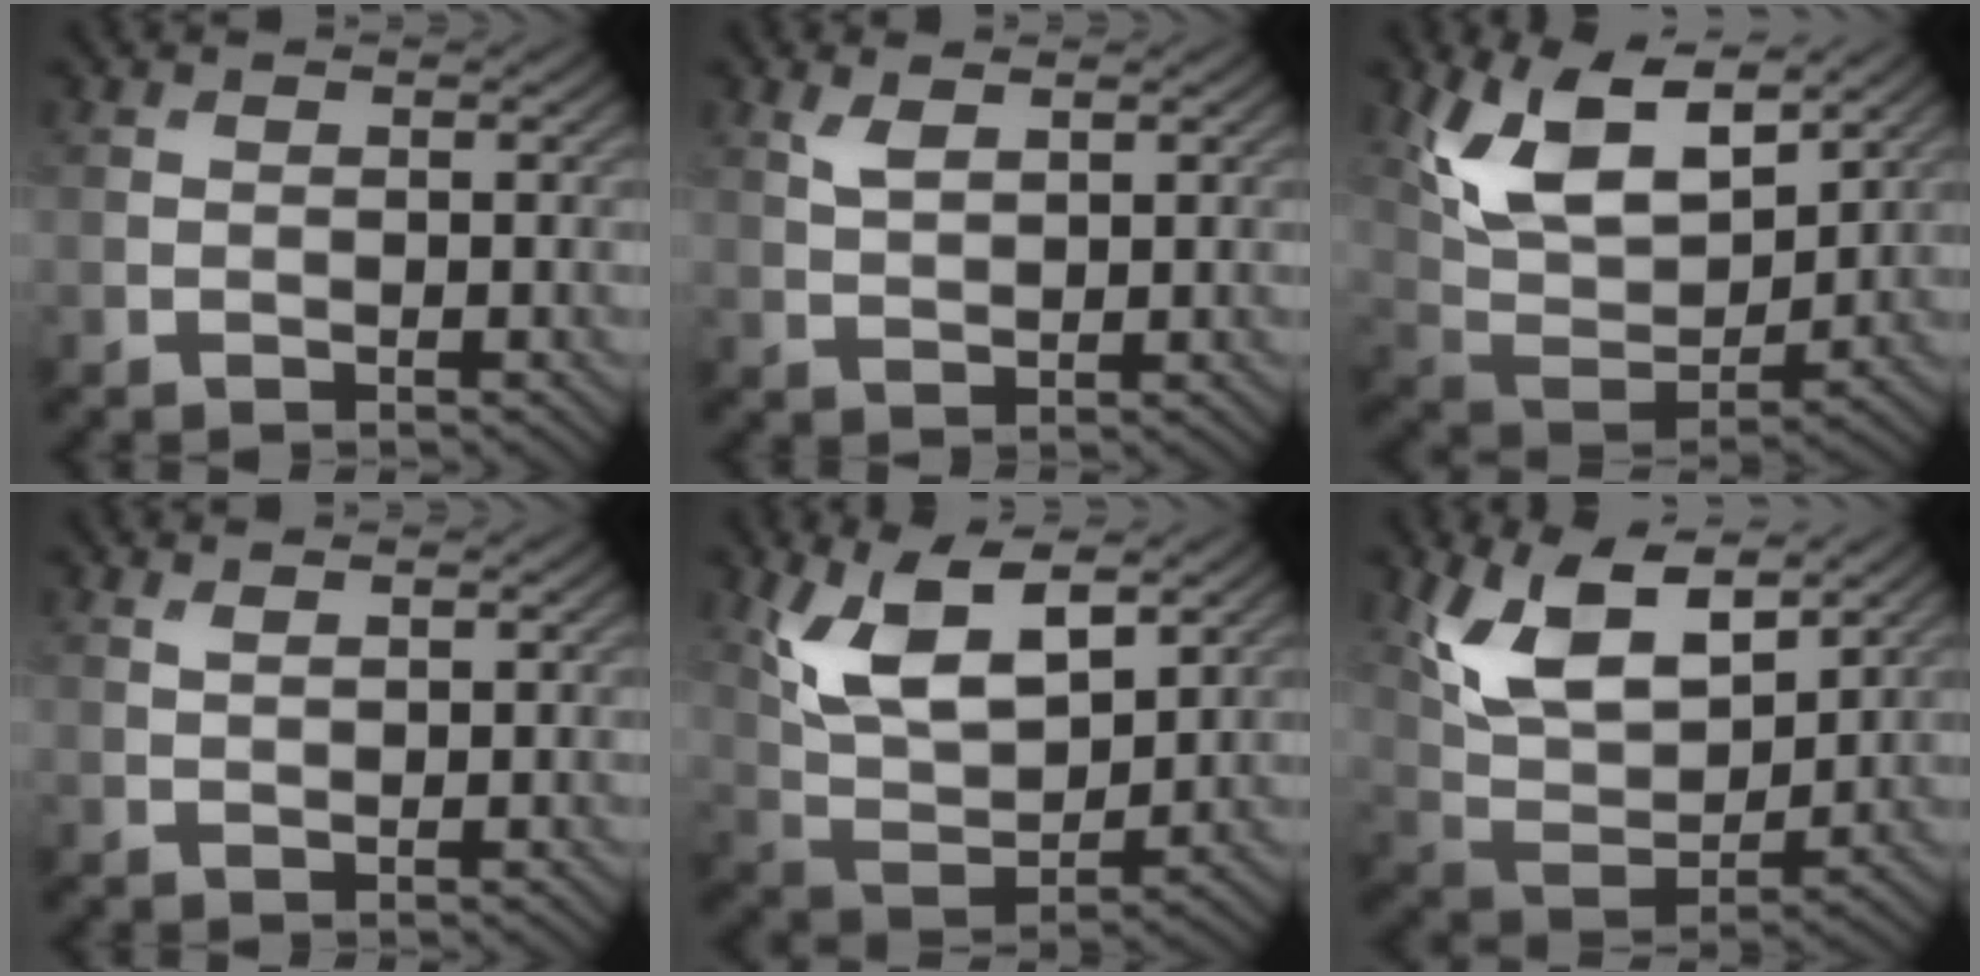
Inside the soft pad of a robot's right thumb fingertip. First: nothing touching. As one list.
[{"total": 2.3, "force": [1.4, 0.8, 1.6], "torque": [-0.041, -0.002, 0.032]}, {"total": 13.5, "force": [7.4, 6.6, 9.1], "torque": [-0.187, 0.003, 0.127]}, {"total": 1.0, "force": [0.8, 0.2, 0.6], "torque": [-0.016, 0.000, 0.018]}, {"total": 11.4, "force": [5.5, 5.4, 8.3], "torque": [-0.179, -0.004, 0.109]}, {"total": 12.2, "force": [6.7, 5.8, 8.3], "torque": [-0.178, 0.002, 0.123]}]